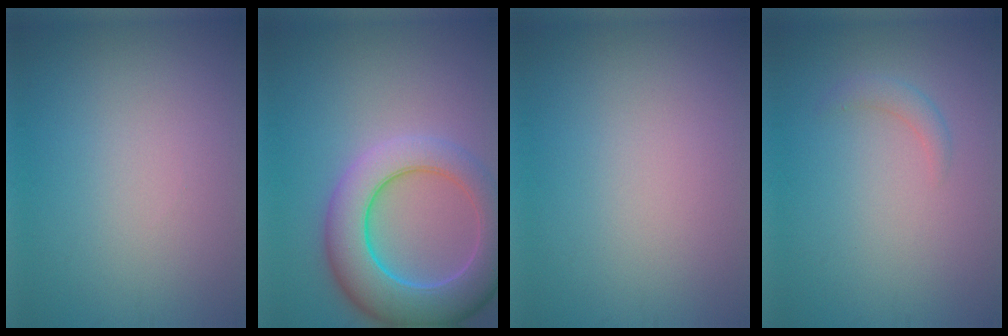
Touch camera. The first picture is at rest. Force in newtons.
{"total": 8.9, "press": 8.8, "slide": 0.7}
{"total": 0.0}
{"total": 1.2, "press": 1.2, "slide": 0.1}